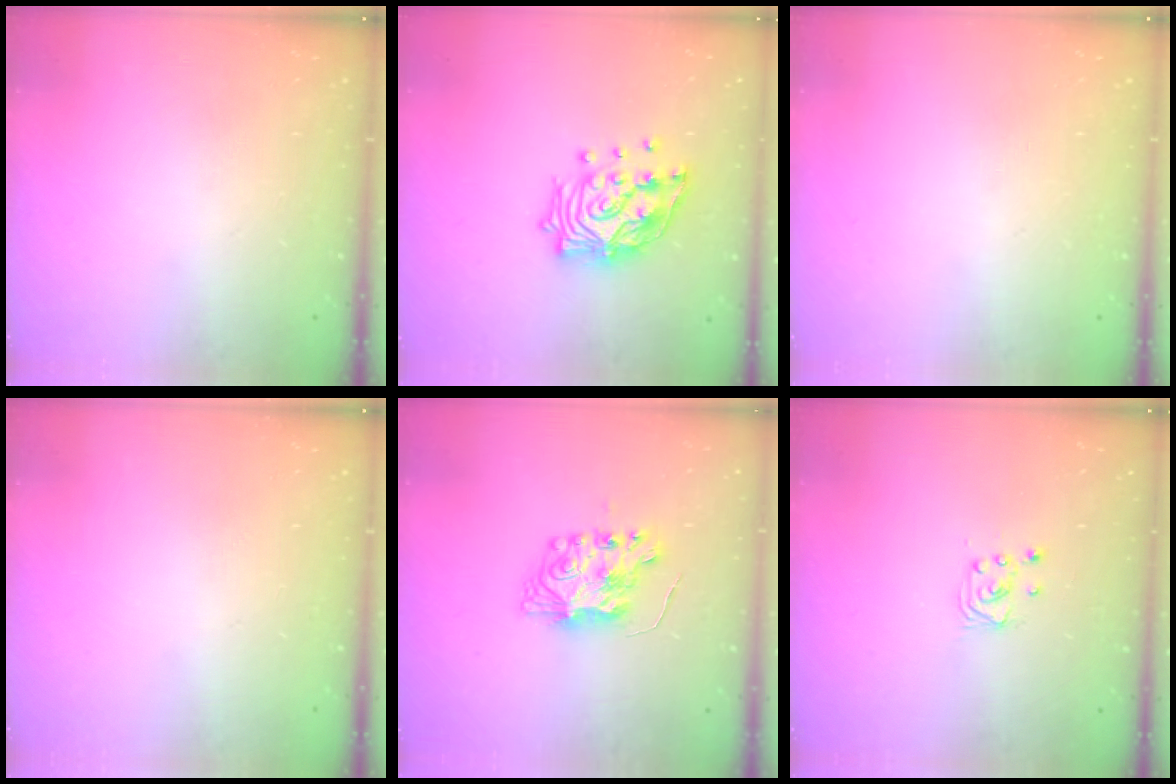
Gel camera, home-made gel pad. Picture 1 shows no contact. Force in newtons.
{"total": 15.2, "press": 15.1, "slide": 1.7}
{"total": 0.0}
{"total": 0.0}
{"total": 9.1, "press": 9.0, "slide": 0.8}
{"total": 2.5, "press": 2.5, "slide": 0.2}